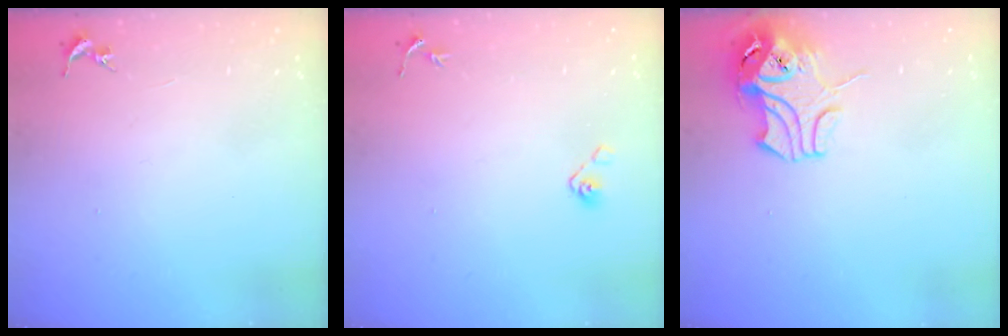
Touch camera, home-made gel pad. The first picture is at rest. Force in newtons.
{"total": 5.0, "press": 4.4, "slide": 2.3}
{"total": 10.3, "press": 10.2, "slide": 1.6}